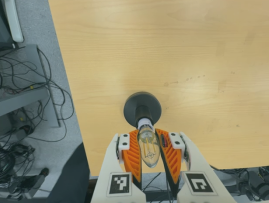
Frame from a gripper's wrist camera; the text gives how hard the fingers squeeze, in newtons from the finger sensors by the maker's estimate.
{"total": 23.6, "left": 23.8, "right": 23.4}